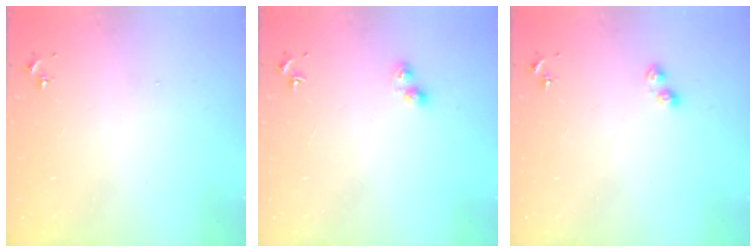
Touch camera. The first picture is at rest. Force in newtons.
{"total": 4.7, "press": 4.7, "slide": 0.4}
{"total": 4.2, "press": 4.2, "slide": 0.4}